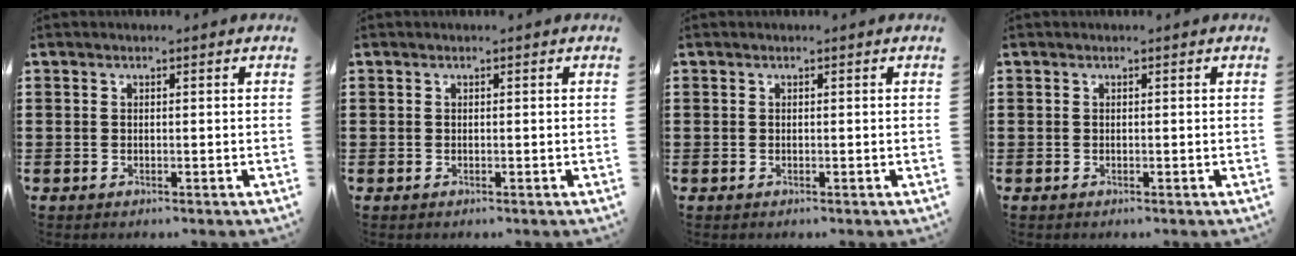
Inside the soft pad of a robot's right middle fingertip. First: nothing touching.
{"total": 0.0}
{"total": 0.0}
{"total": 0.0}